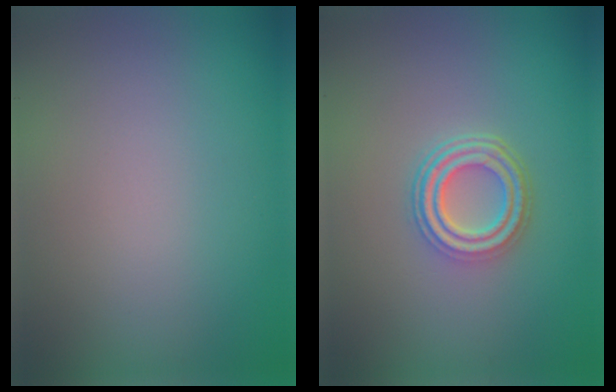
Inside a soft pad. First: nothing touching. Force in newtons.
{"total": 4.0, "press": 3.1, "slide": 2.6}